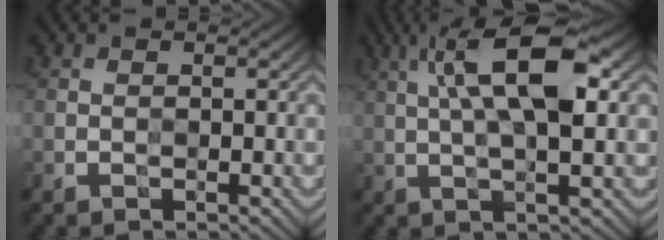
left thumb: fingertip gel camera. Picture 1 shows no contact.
{"total": 10.6, "force": [3.1, 3.0, 9.7], "torque": [-0.170, 0.015, 0.046]}